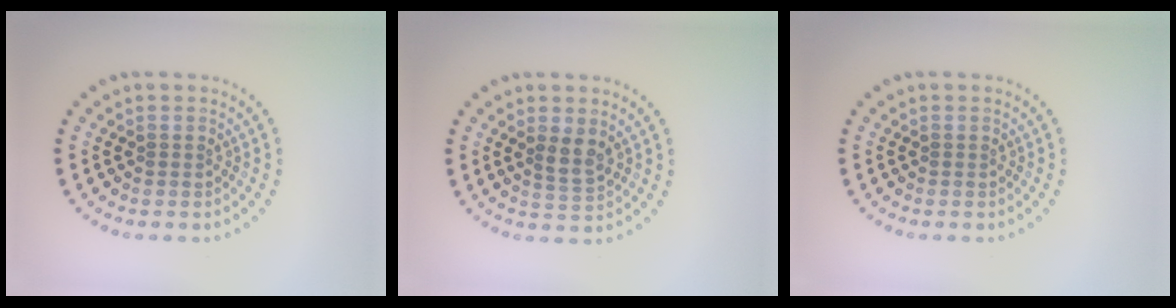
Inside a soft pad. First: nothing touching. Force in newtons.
{"total": 1.9, "press": 1.8, "slide": 0.8}
{"total": 0.0}